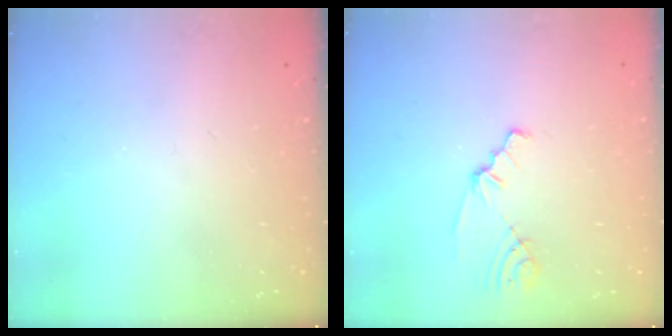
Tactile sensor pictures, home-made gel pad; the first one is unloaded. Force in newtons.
{"total": 1.9, "press": 1.9, "slide": 0.2}